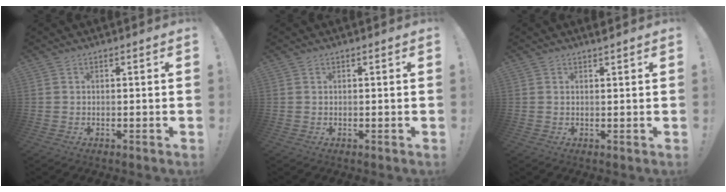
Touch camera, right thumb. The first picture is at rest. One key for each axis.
{"total": 0.0}
{"total": 1.1, "fx": 1.0, "fy": -0.2, "fz": 0.6, "tx": -0.009, "ty": -0.002, "tz": 0.017}